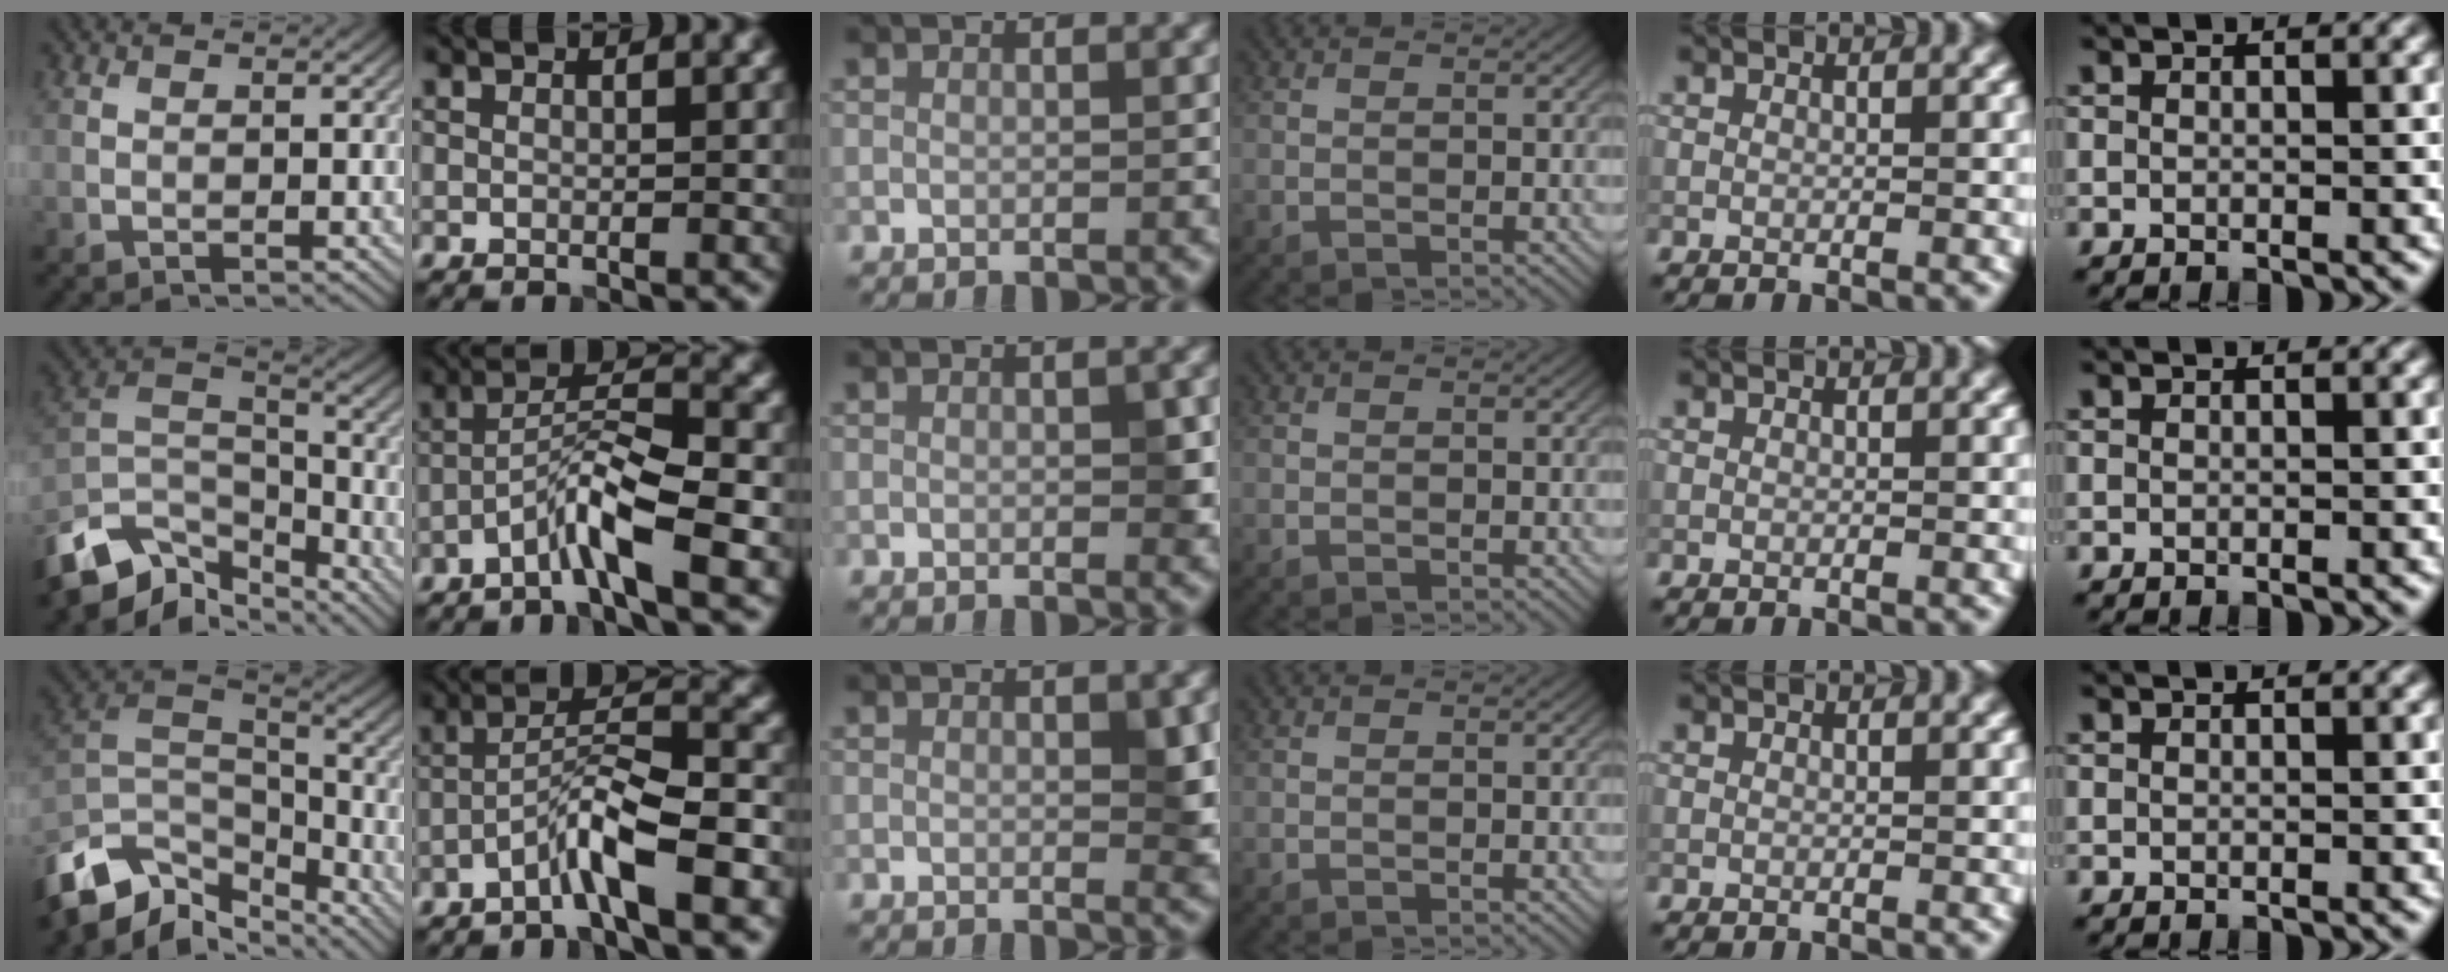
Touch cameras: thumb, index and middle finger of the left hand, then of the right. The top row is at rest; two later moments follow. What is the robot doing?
{"motion": "lift_and_place", "object": "calculator"}